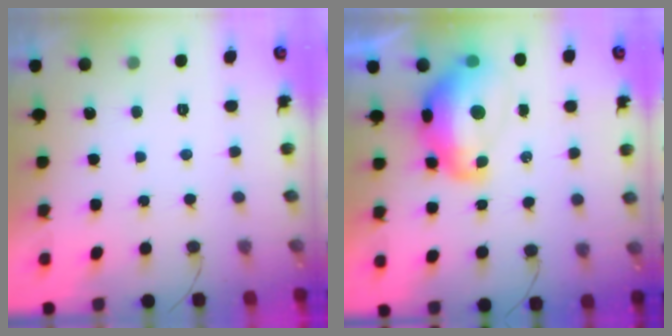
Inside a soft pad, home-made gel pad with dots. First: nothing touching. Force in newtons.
{"total": 14.6, "press": 14.5, "slide": 1.6}